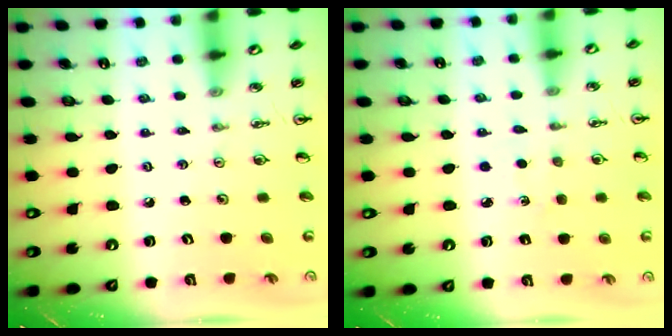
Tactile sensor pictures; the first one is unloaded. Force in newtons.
{"total": 2.9, "press": 2.9, "slide": 0.3}